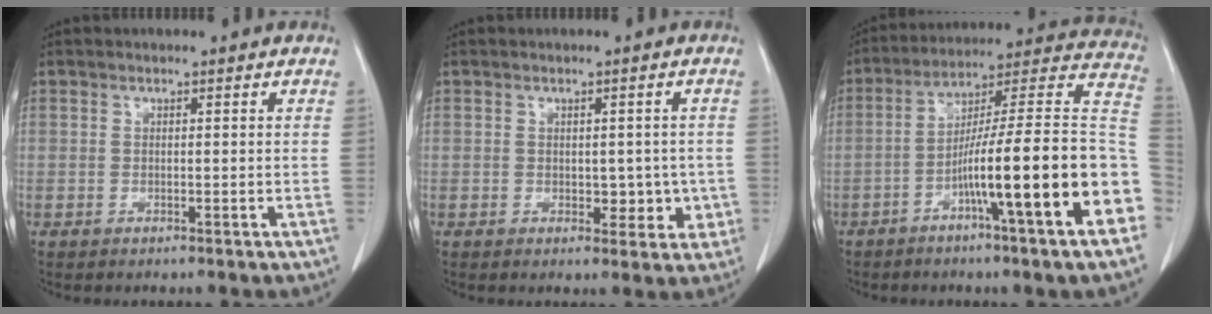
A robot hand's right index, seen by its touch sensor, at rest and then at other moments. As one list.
[{"total": 4.2, "force": [-0.4, 2.8, 3.1], "torque": [-0.026, 0.008, 0.004]}, {"total": 22.2, "force": [-7.1, 0.0, 21.0], "torque": [-0.239, 0.015, -0.114]}]